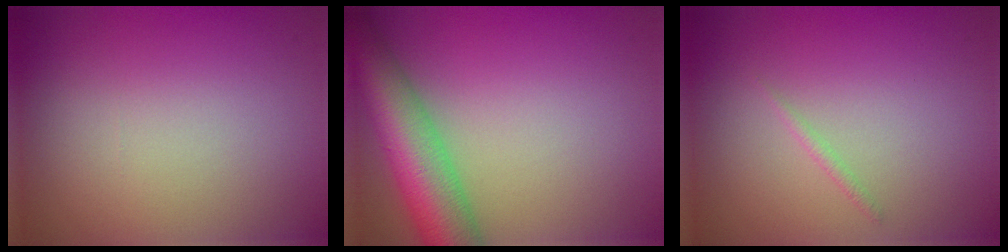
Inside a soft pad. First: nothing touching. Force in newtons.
{"total": 8.9, "press": 8.9, "slide": 0.4}
{"total": 0.6, "press": 0.6, "slide": 0.0}